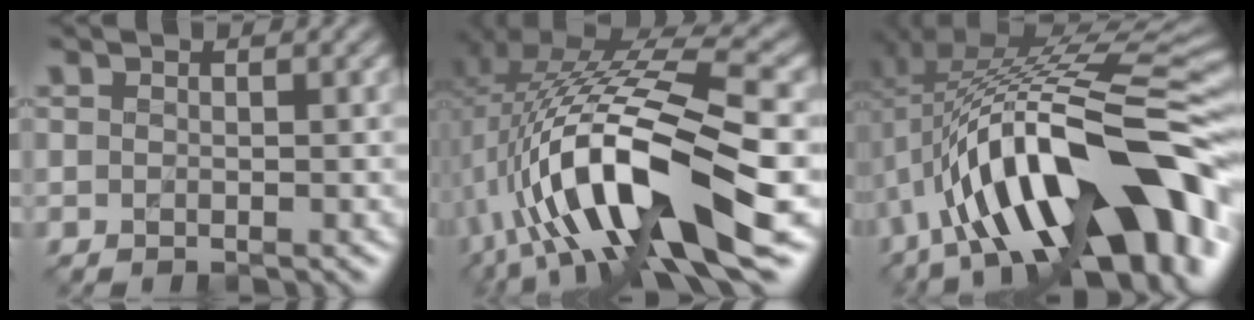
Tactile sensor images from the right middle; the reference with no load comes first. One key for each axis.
{"total": 15.0, "fx": -2.4, "fy": 4.8, "fz": 14.0, "tx": -0.259, "ty": 0.008, "tz": -0.041}
{"total": 17.9, "fx": -4.1, "fy": 7.3, "fz": 15.9, "tx": -0.241, "ty": 0.032, "tz": -0.069}